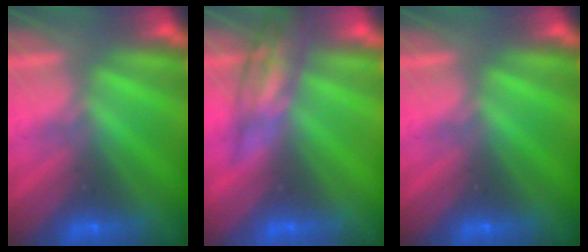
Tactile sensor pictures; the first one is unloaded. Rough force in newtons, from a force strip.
{"total": 2.5}
{"total": 0.0}